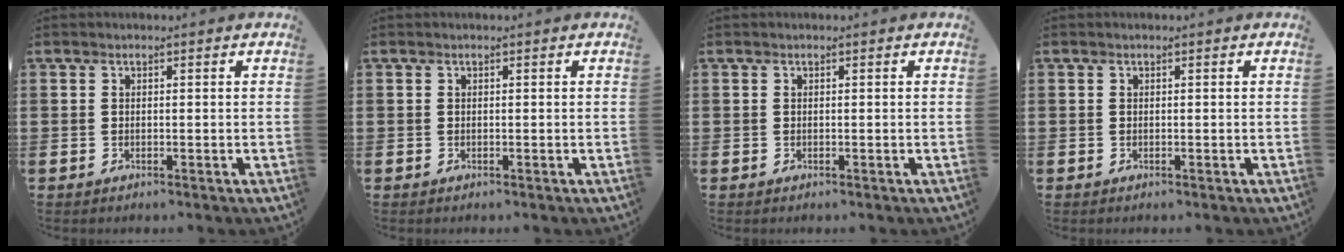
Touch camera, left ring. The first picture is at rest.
{"total": 0.0}
{"total": 0.0}
{"total": 0.0}